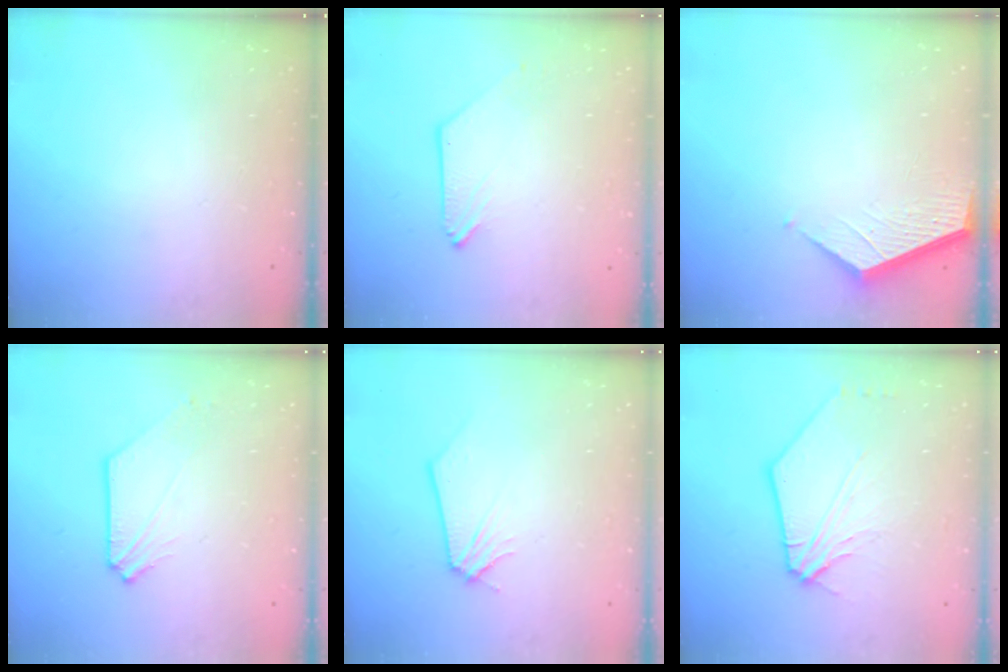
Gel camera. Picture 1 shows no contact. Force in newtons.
{"total": 0.0}
{"total": 3.7, "press": 3.7, "slide": 0.3}
{"total": 1.4, "press": 1.4, "slide": 0.0}
{"total": 0.0}
{"total": 9.6, "press": 9.5, "slide": 1.6}